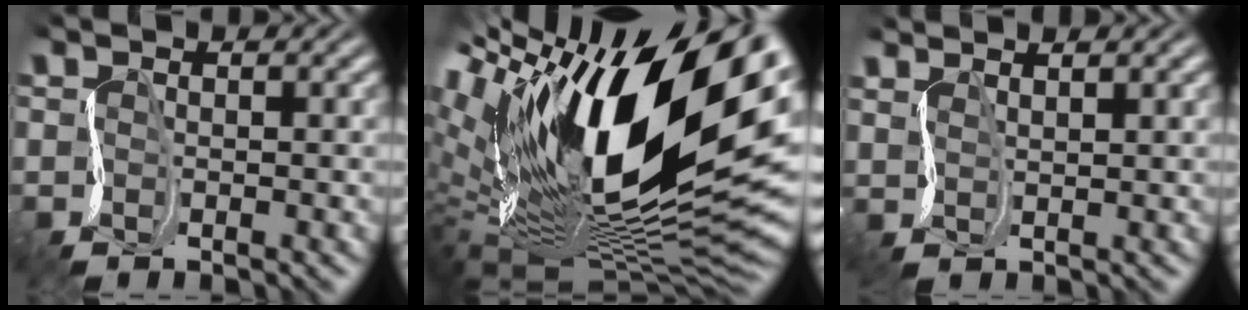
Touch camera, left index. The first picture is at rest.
{"total": 17.3, "force": [6.4, 7.9, 13.9], "torque": [-0.259, 0.025, 0.106]}
{"total": 2.1, "force": [2.0, 0.4, 0.4], "torque": [0.003, 0.017, 0.020]}